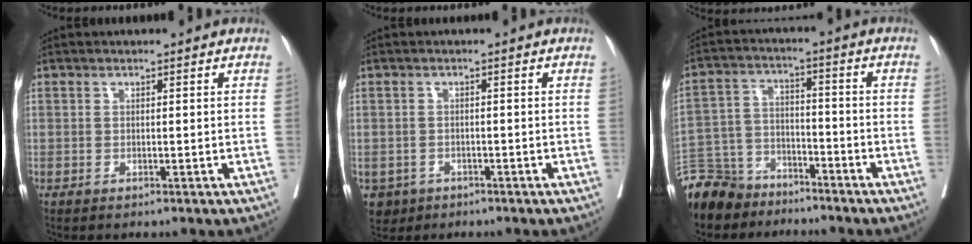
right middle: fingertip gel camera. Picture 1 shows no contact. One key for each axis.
{"total": 3.4, "fx": -1.9, "fy": 2.8, "fz": 0.4, "tx": -0.005, "ty": 0.004, "tz": -0.029}
{"total": 11.7, "fx": -10.1, "fy": 5.7, "fz": 1.9, "tx": -0.052, "ty": 0.013, "tz": -0.183}